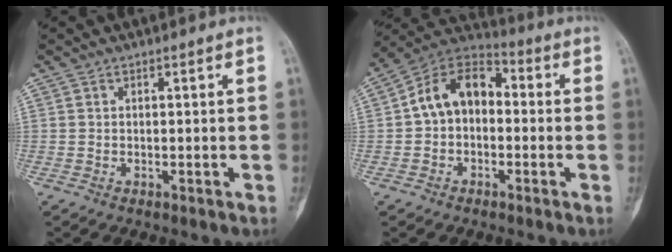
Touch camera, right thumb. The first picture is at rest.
{"total": 11.5, "force": [-0.1, 8.2, 8.0], "torque": [-0.113, 0.040, -0.021]}